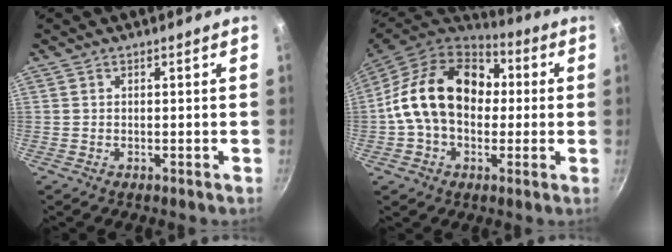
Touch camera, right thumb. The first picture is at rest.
{"total": 19.6, "force": [1.4, 14.3, 13.4], "torque": [-0.198, 0.036, 0.010]}